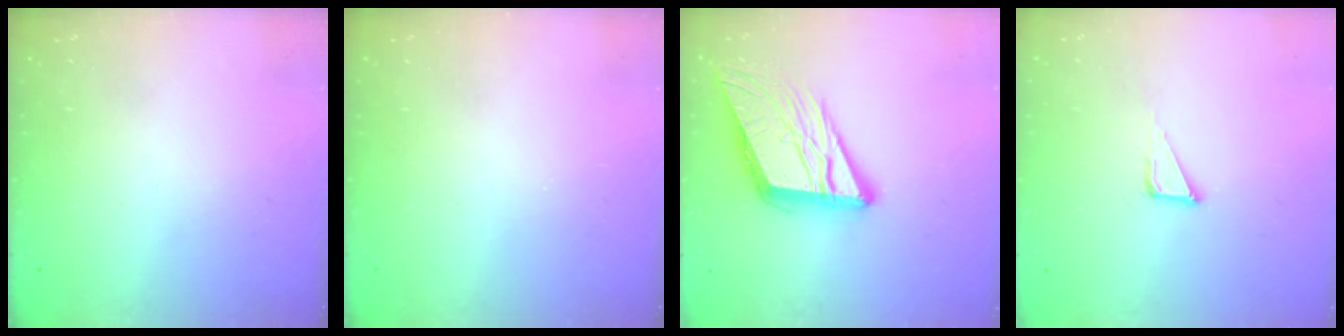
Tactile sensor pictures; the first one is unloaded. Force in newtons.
{"total": 0.0}
{"total": 13.7, "press": 13.5, "slide": 2.4}
{"total": 3.8, "press": 3.8, "slide": 0.2}